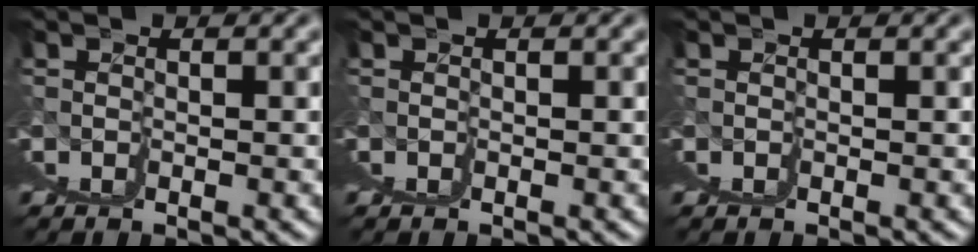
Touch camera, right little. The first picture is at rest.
{"total": 0.0}
{"total": 0.0}